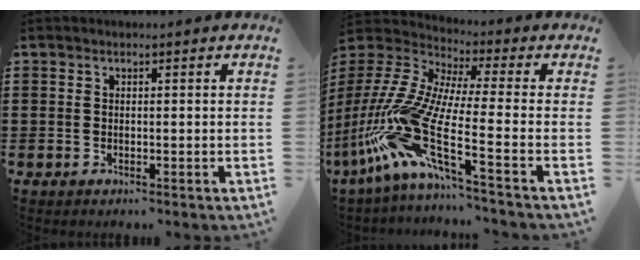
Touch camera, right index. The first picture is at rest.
{"total": 14.2, "force": [-6.5, 3.6, 12.1], "torque": [-0.302, -0.025, -0.135]}